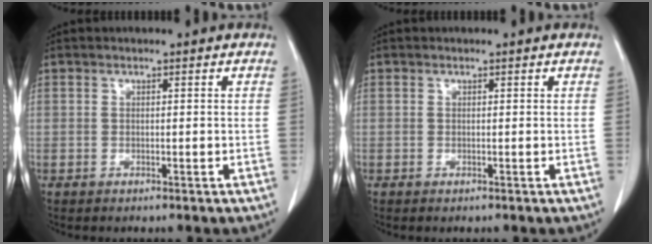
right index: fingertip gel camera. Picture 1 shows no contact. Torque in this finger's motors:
{"motor_torque": [0.06, -0.03, -0.02, 0.01]}